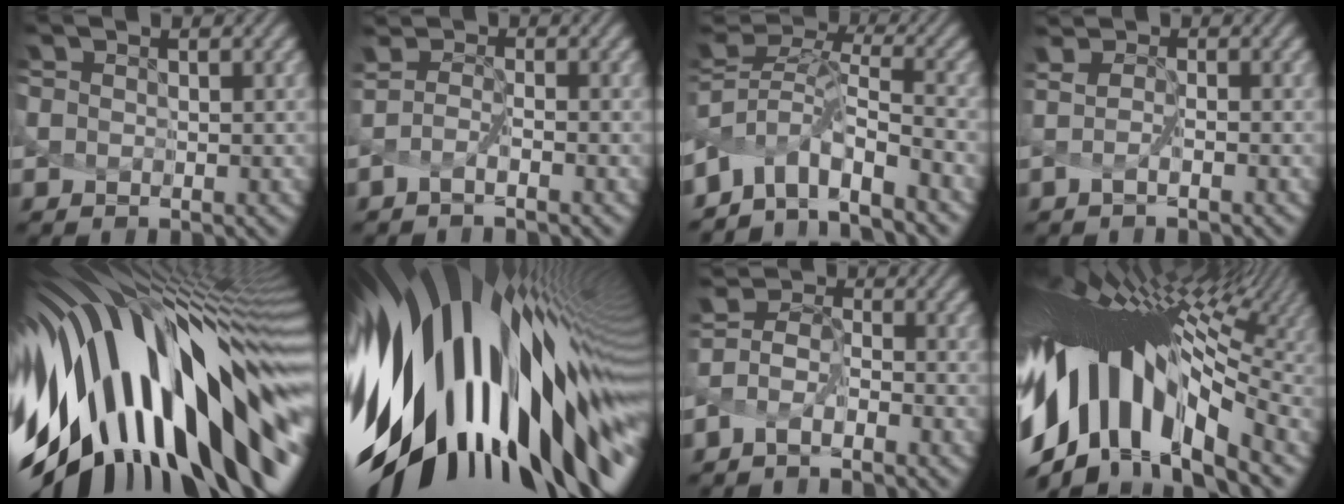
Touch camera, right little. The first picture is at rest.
{"total": 1.0, "force": [-0.8, -0.5, 0.5], "torque": [-0.018, -0.001, -0.014]}
{"total": 4.9, "force": [-3.2, 1.6, 3.3], "torque": [-0.060, -0.001, -0.066]}
{"total": 0.8, "force": [-0.2, -0.4, 0.6], "torque": [-0.016, -0.006, -0.003]}
{"total": 16.5, "force": [-1.3, 7.5, 14.7], "torque": [-0.229, -0.029, -0.011]}
{"total": 17.3, "force": [0.9, 7.8, 15.5], "torque": [-0.257, -0.043, 0.026]}
{"total": 2.2, "force": [-1.9, 0.3, 1.1], "torque": [-0.024, -0.001, -0.044]}
{"total": 15.5, "force": [-1.4, 7.4, 13.6], "torque": [-0.248, 0.014, -0.027]}